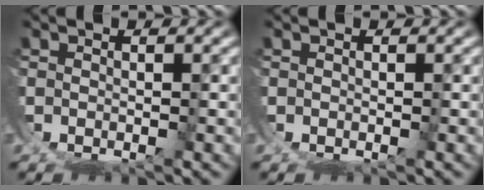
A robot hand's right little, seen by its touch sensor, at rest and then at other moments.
{"total": 0.0}